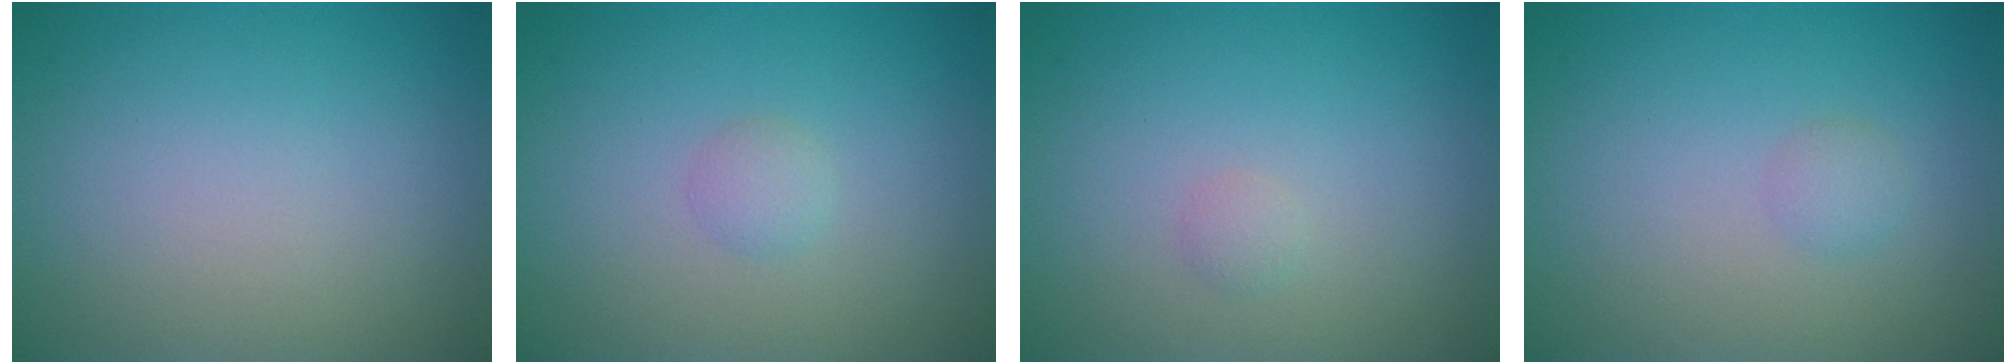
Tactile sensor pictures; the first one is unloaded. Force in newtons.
{"total": 1.0, "press": 1.0, "slide": 0.1}
{"total": 0.6, "press": 0.6, "slide": 0.1}
{"total": 1.0, "press": 1.0, "slide": 0.1}